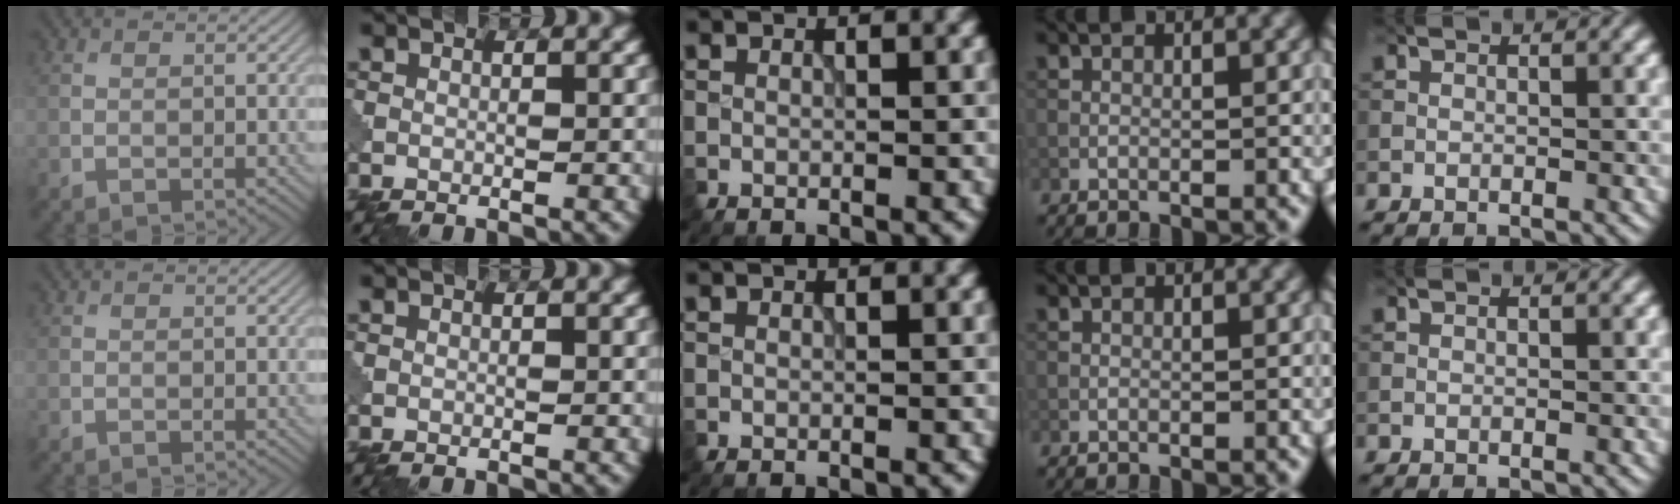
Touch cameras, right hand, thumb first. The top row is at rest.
{}